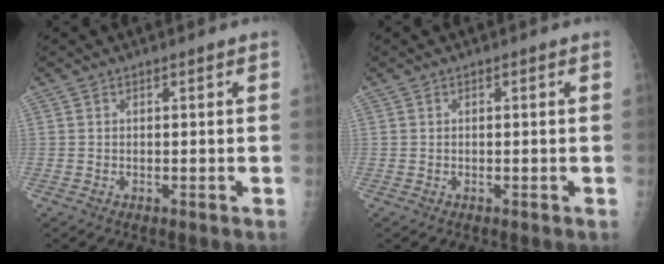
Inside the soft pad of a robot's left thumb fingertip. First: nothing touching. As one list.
[{"total": 0.0}]